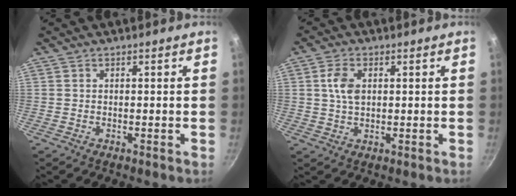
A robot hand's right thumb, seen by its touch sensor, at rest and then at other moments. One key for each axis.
{"total": 5.1, "fx": 1.1, "fy": 3.1, "fz": 3.8, "tx": -0.068, "ty": 0.002, "tz": 0.018}